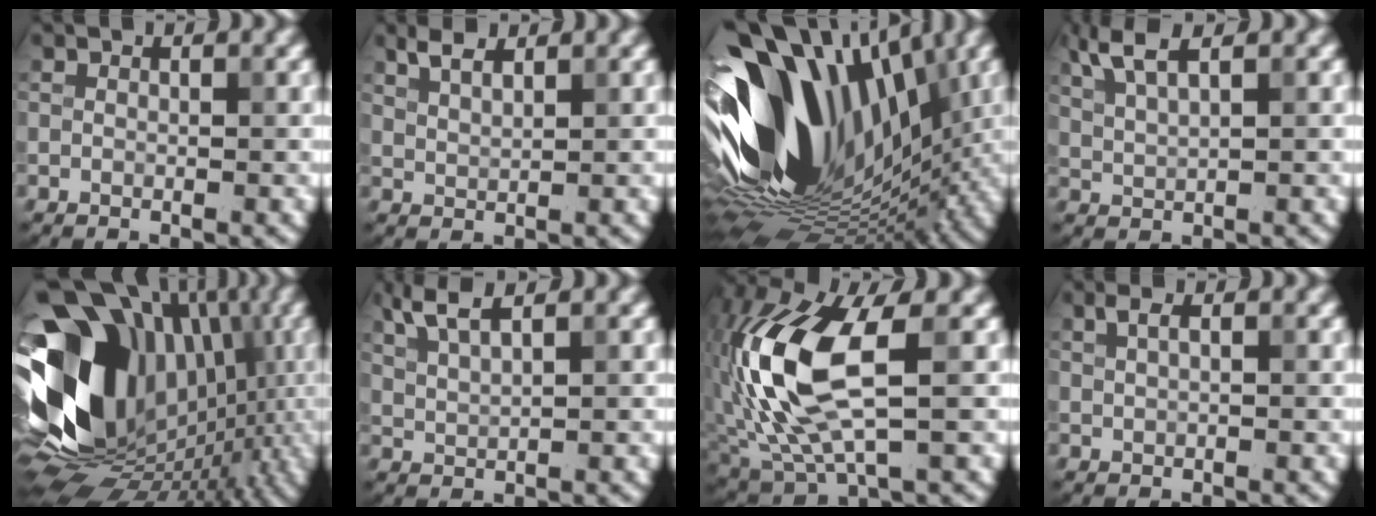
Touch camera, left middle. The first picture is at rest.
{"total": 2.1, "force": [1.7, 0.6, 1.1], "torque": [-0.021, 0.004, 0.036]}
{"total": 16.6, "force": [0.8, 10.1, 13.1], "torque": [-0.252, 0.002, 0.004]}
{"total": 3.5, "force": [2.5, 0.9, 2.4], "torque": [-0.054, 0.011, 0.053]}
{"total": 17.1, "force": [1.5, 13.2, 10.7], "torque": [-0.176, 0.010, 0.036]}
{"total": 3.3, "force": [2.4, 0.7, 2.1], "torque": [-0.048, 0.010, 0.052]}
{"total": 11.1, "force": [0.8, 4.9, 9.9], "torque": [-0.229, 0.003, 0.014]}
{"total": 1.1, "force": [0.6, 0.4, 0.8], "torque": [-0.018, 0.002, 0.013]}